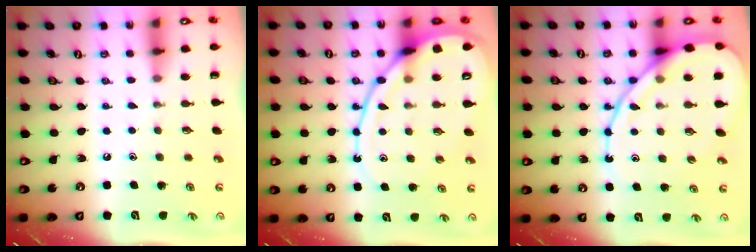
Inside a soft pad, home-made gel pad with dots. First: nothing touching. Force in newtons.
{"total": 14.8, "press": 14.8, "slide": 1.1}
{"total": 15.4, "press": 15.3, "slide": 1.3}